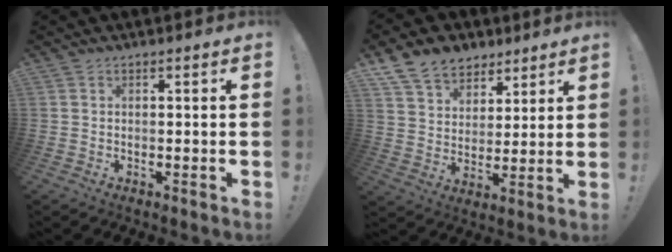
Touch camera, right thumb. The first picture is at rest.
{"total": 12.5, "force": [8.6, 8.5, 3.4], "torque": [-0.063, -0.054, 0.169]}